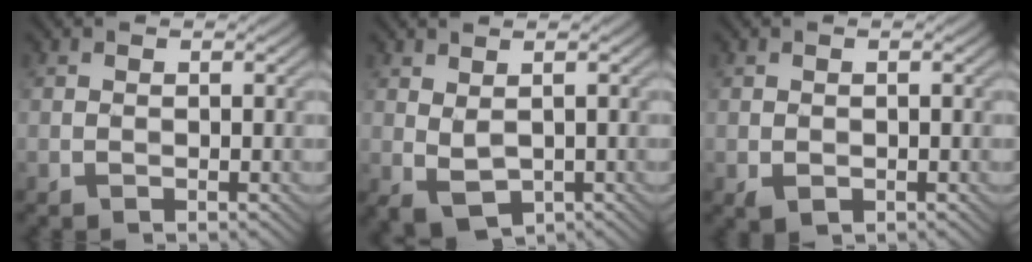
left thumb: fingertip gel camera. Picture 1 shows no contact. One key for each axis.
{"total": 2.5, "fx": 0.8, "fy": 1.2, "fz": 2.1, "tx": -0.050, "ty": -0.004, "tz": 0.020}
{"total": 1.3, "fx": -0.5, "fy": 0.8, "fz": 1.0, "tx": -0.021, "ty": -0.004, "tz": -0.005}